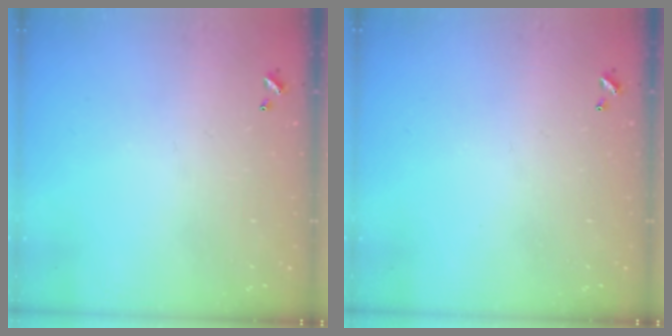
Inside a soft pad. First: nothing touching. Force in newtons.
{"total": 0.0}